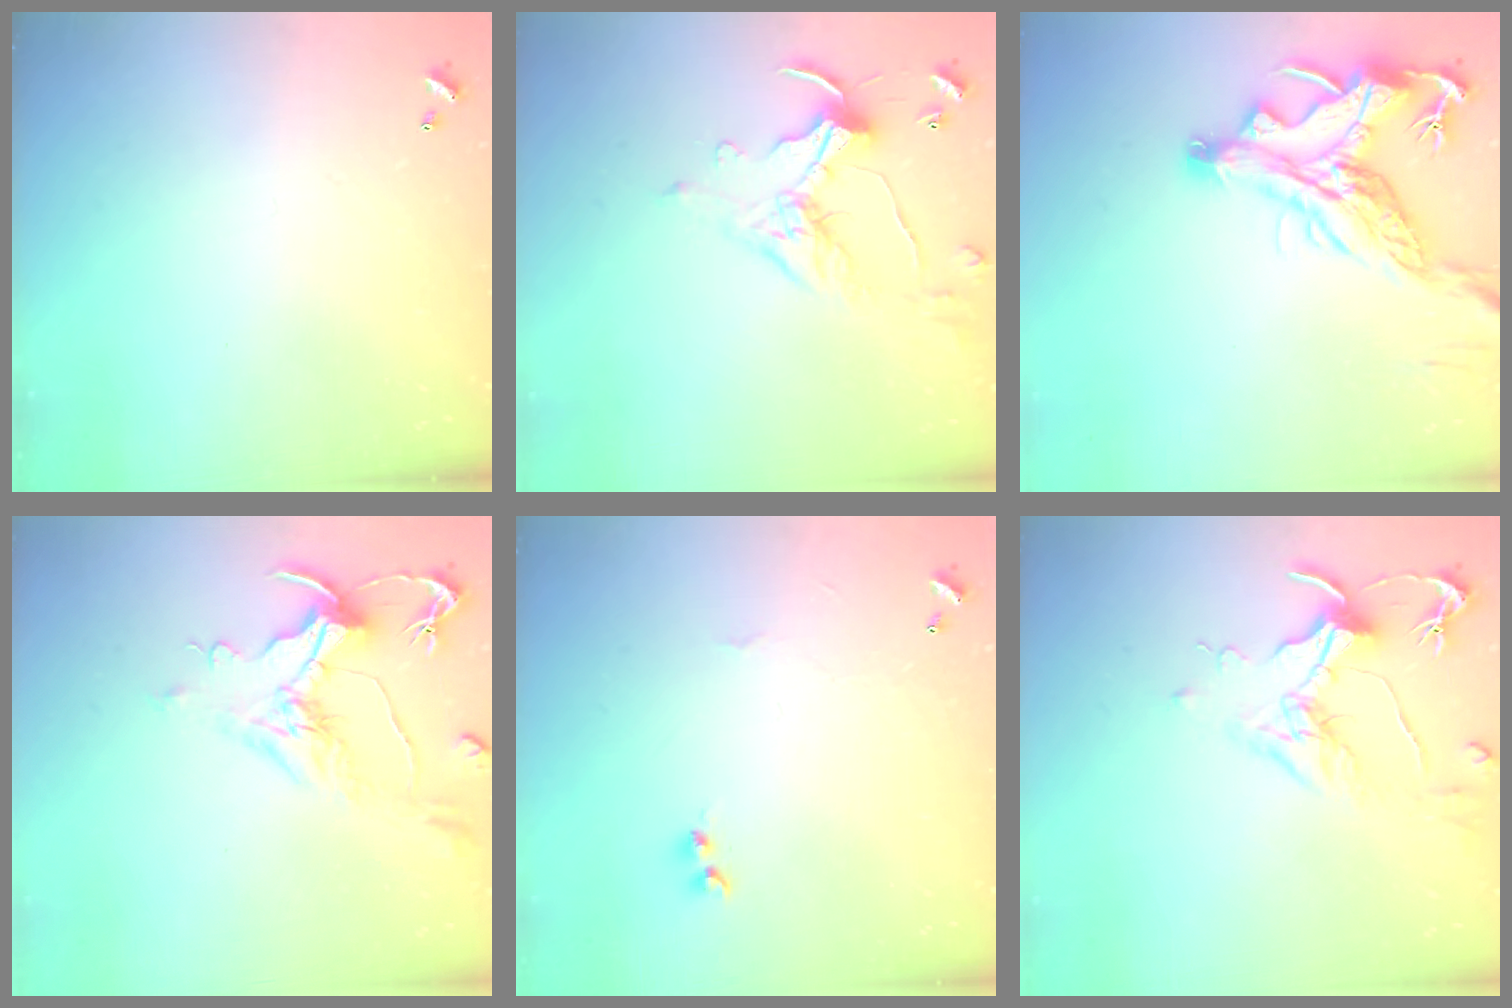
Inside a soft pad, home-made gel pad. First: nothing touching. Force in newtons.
{"total": 1.1, "press": 1.1, "slide": 0.1}
{"total": 4.7, "press": 4.5, "slide": 1.2}
{"total": 1.6, "press": 0.7, "slide": 1.4}
{"total": 2.0, "press": 1.9, "slide": 0.6}
{"total": 1.8, "press": 1.6, "slide": 0.9}